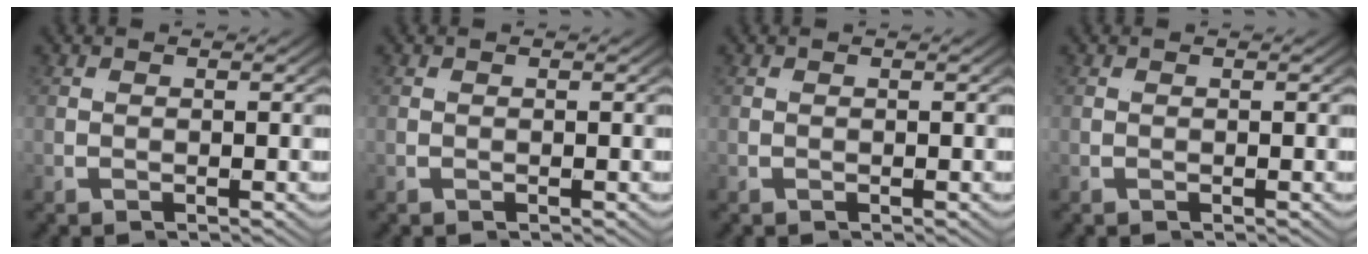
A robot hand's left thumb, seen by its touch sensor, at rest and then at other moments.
{"total": 0.0}
{"total": 0.0}
{"total": 0.0}